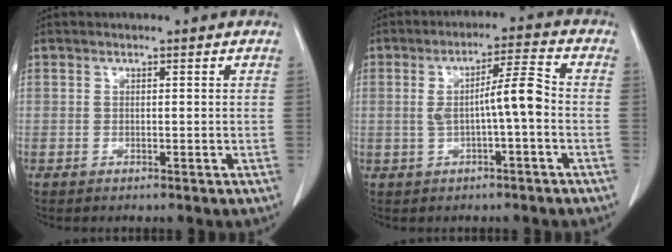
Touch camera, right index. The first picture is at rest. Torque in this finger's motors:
{"motor_torque": [0.32, 0.01, 0.22, 0.06]}